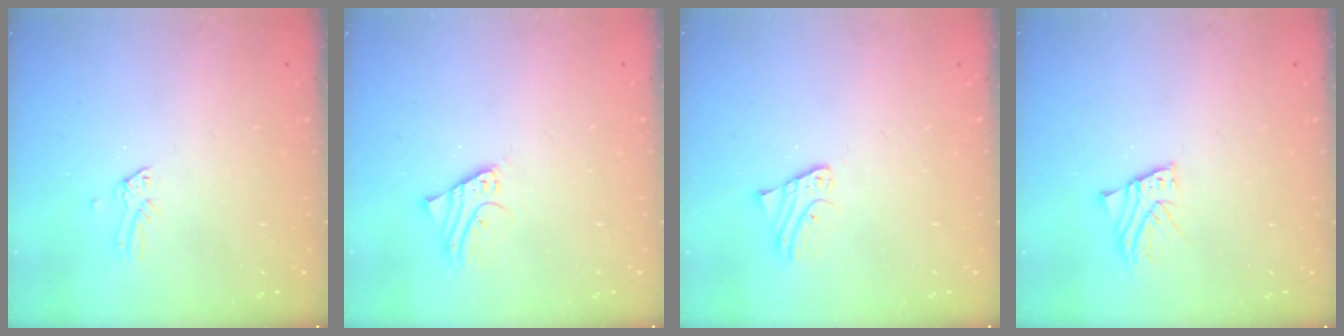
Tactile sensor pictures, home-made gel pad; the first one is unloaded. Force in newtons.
{"total": 2.1, "press": 2.1, "slide": 0.1}
{"total": 1.8, "press": 1.8, "slide": 0.2}
{"total": 2.9, "press": 2.9, "slide": 0.2}